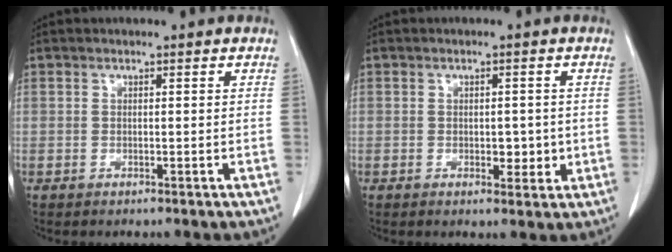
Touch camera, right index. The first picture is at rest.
{"total": 2.9, "force": [-0.3, 1.8, 2.3], "torque": [-0.024, -0.001, 0.002]}